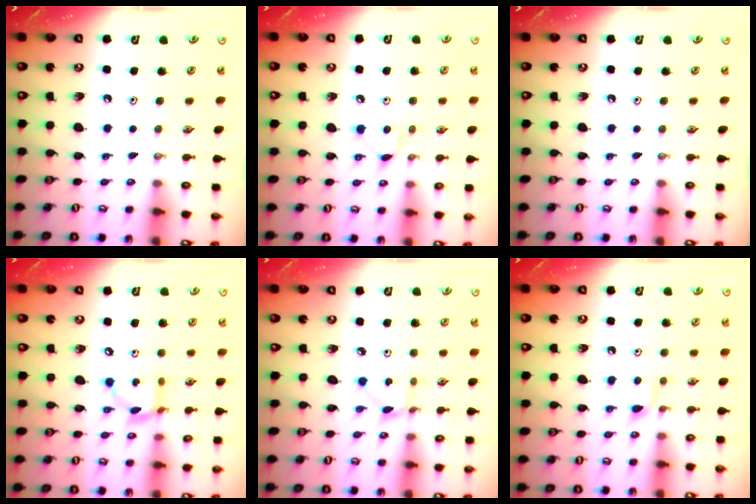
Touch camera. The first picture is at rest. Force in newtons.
{"total": 4.8, "press": 4.8, "slide": 0.6}
{"total": 0.0}
{"total": 7.9, "press": 7.9, "slide": 0.2}
{"total": 2.1, "press": 2.1, "slide": 0.3}
{"total": 5.2, "press": 5.2, "slide": 0.7}